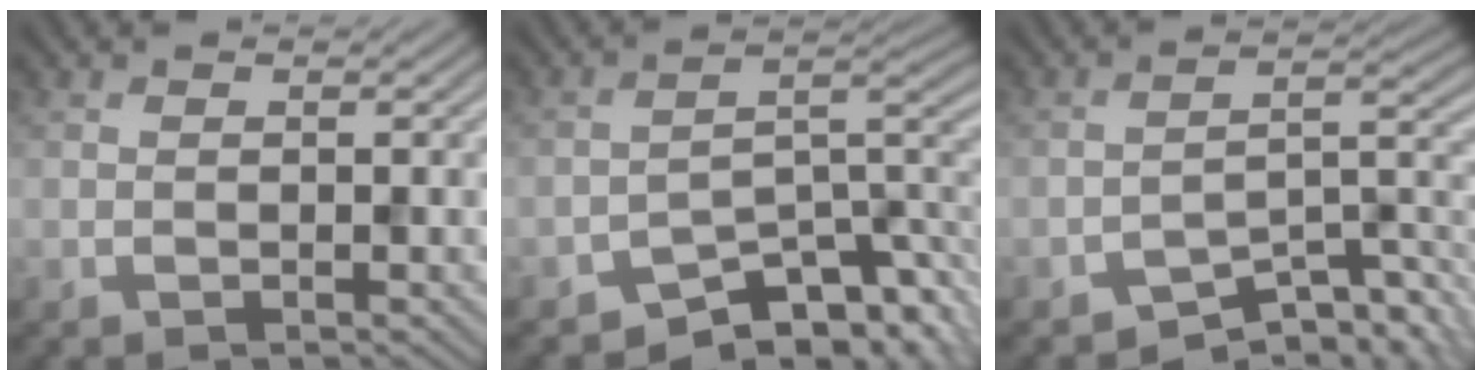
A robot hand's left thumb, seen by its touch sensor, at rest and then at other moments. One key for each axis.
{"total": 9.3, "fx": -6.7, "fy": 3.9, "fz": 5.2, "tx": -0.057, "ty": -0.008, "tz": -0.122}
{"total": 7.8, "fx": -6.2, "fy": 2.3, "fz": 4.2, "tx": -0.045, "ty": -0.001, "tz": -0.109}